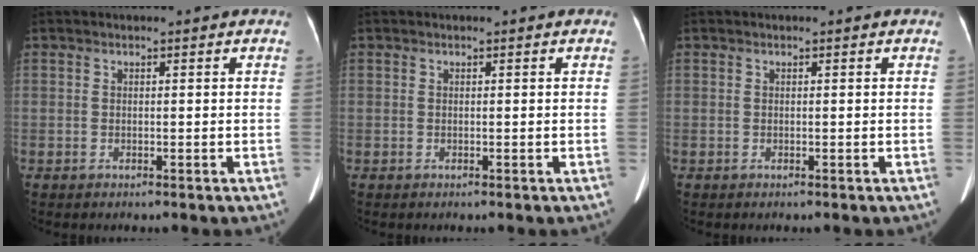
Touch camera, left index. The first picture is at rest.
{"total": 0.0}
{"total": 0.0}